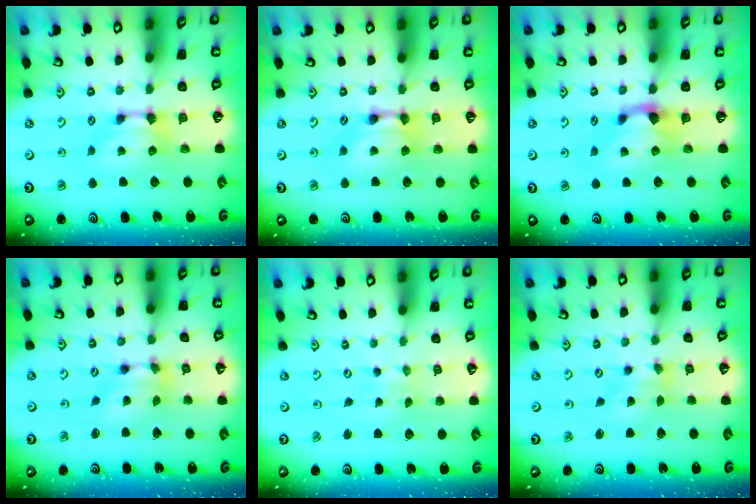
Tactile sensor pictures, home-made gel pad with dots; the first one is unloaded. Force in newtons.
{"total": 1.9, "press": 1.9, "slide": 0.1}
{"total": 1.2, "press": 0.1, "slide": 1.2}
{"total": 5.3, "press": 4.8, "slide": 2.1}
{"total": 4.7, "press": 4.7, "slide": 0.2}
{"total": 1.6, "press": 1.2, "slide": 1.1}